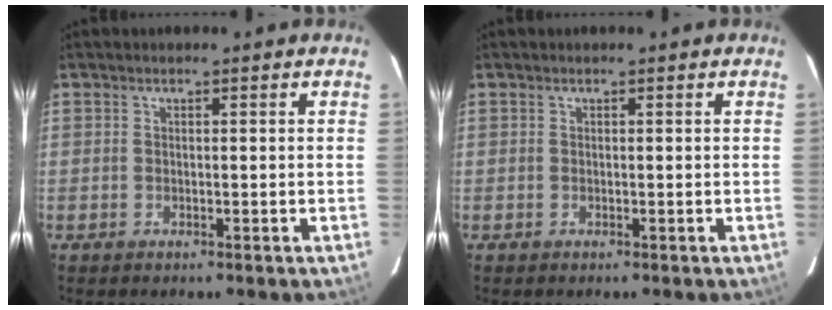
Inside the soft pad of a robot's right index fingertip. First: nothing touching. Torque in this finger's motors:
{"motor_torque": [0.00, 0.00, 0.00, 0.01]}